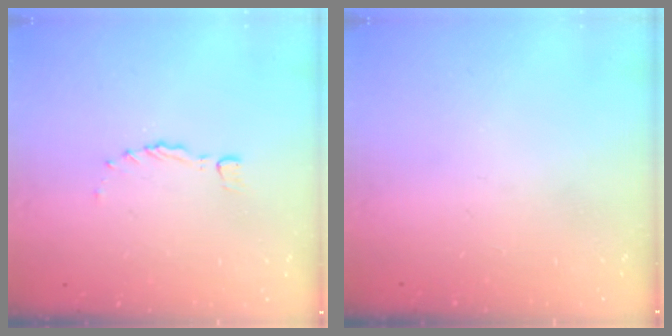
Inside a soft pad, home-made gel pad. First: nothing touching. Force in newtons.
{"total": 1.6, "press": 1.5, "slide": 0.5}